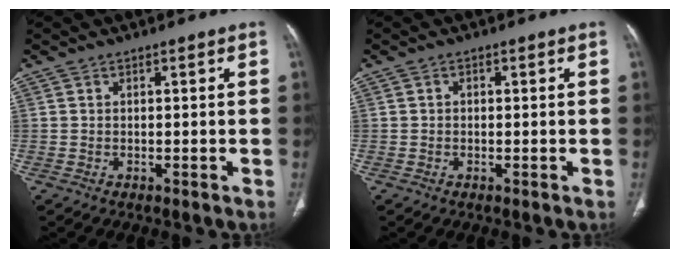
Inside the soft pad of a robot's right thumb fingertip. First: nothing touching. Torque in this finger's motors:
{"motor_torque": [-0.33, 0.09, -0.34, 0.22, 0.01]}